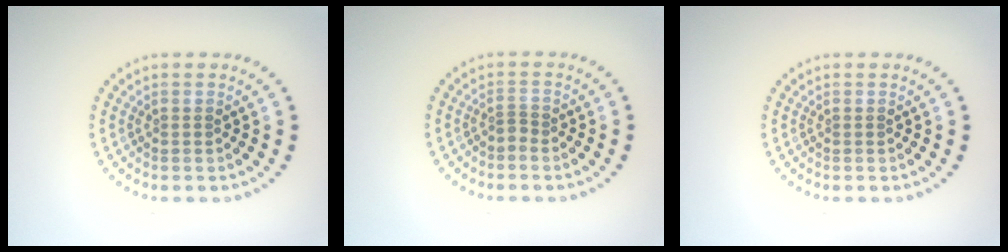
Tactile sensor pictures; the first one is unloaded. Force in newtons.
{"total": 0.7, "press": 0.4, "slide": 0.6}
{"total": 0.0}